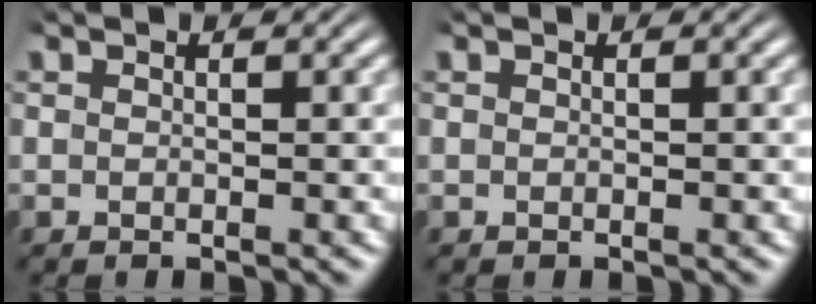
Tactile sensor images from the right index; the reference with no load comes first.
{"total": 0.0}